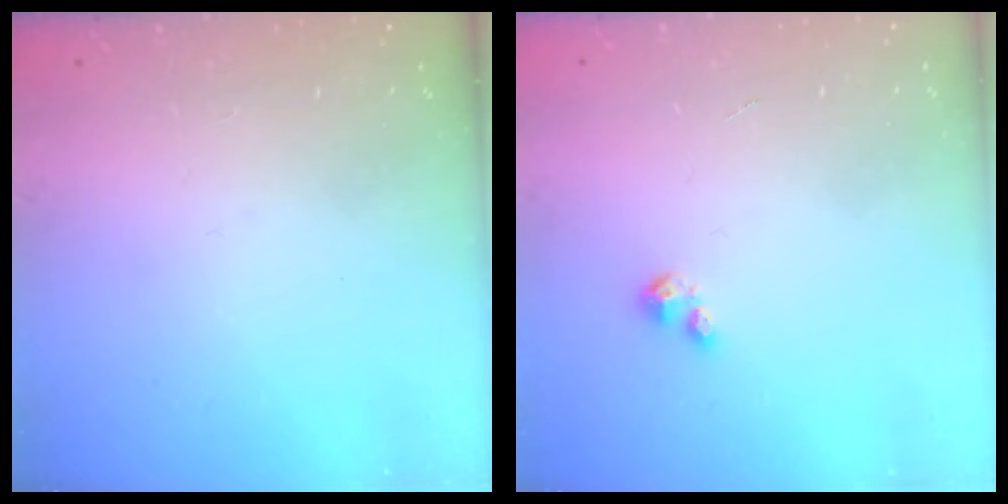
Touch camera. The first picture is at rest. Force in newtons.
{"total": 2.1, "press": 2.0, "slide": 0.5}